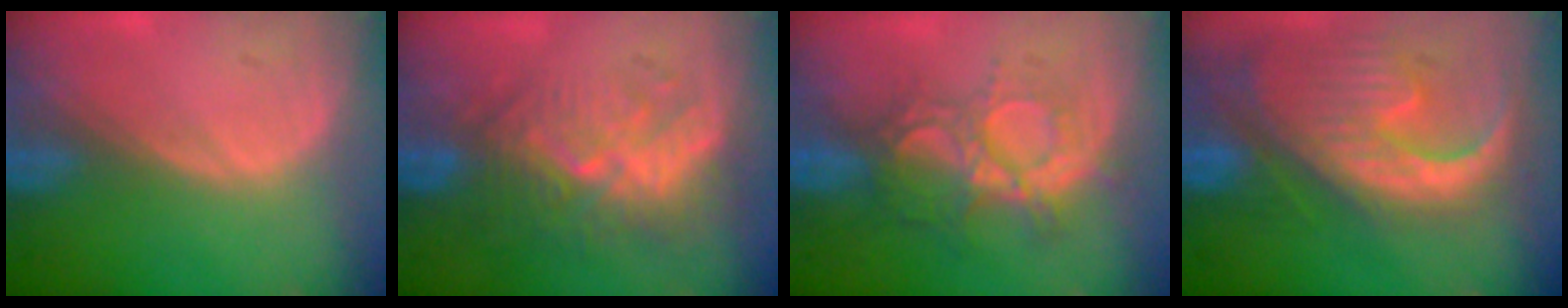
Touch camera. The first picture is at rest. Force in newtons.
{"total": 9.5, "press": 8.6, "slide": 4.1}
{"total": 9.0, "press": 8.0, "slide": 4.0}
{"total": 13.4, "press": 11.5, "slide": 6.8}